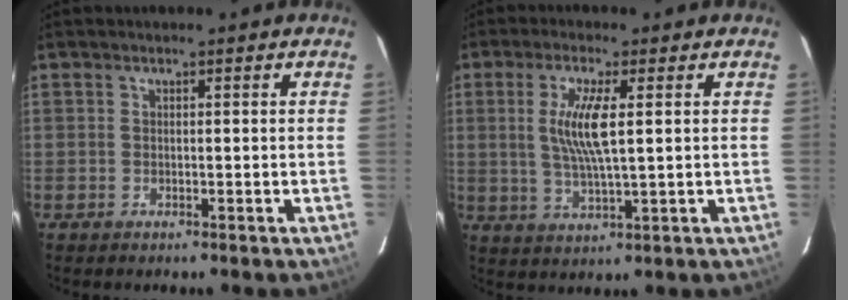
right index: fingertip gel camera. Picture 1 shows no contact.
{"total": 7.8, "force": [1.4, 1.1, 7.6], "torque": [-0.150, -0.004, 0.028]}